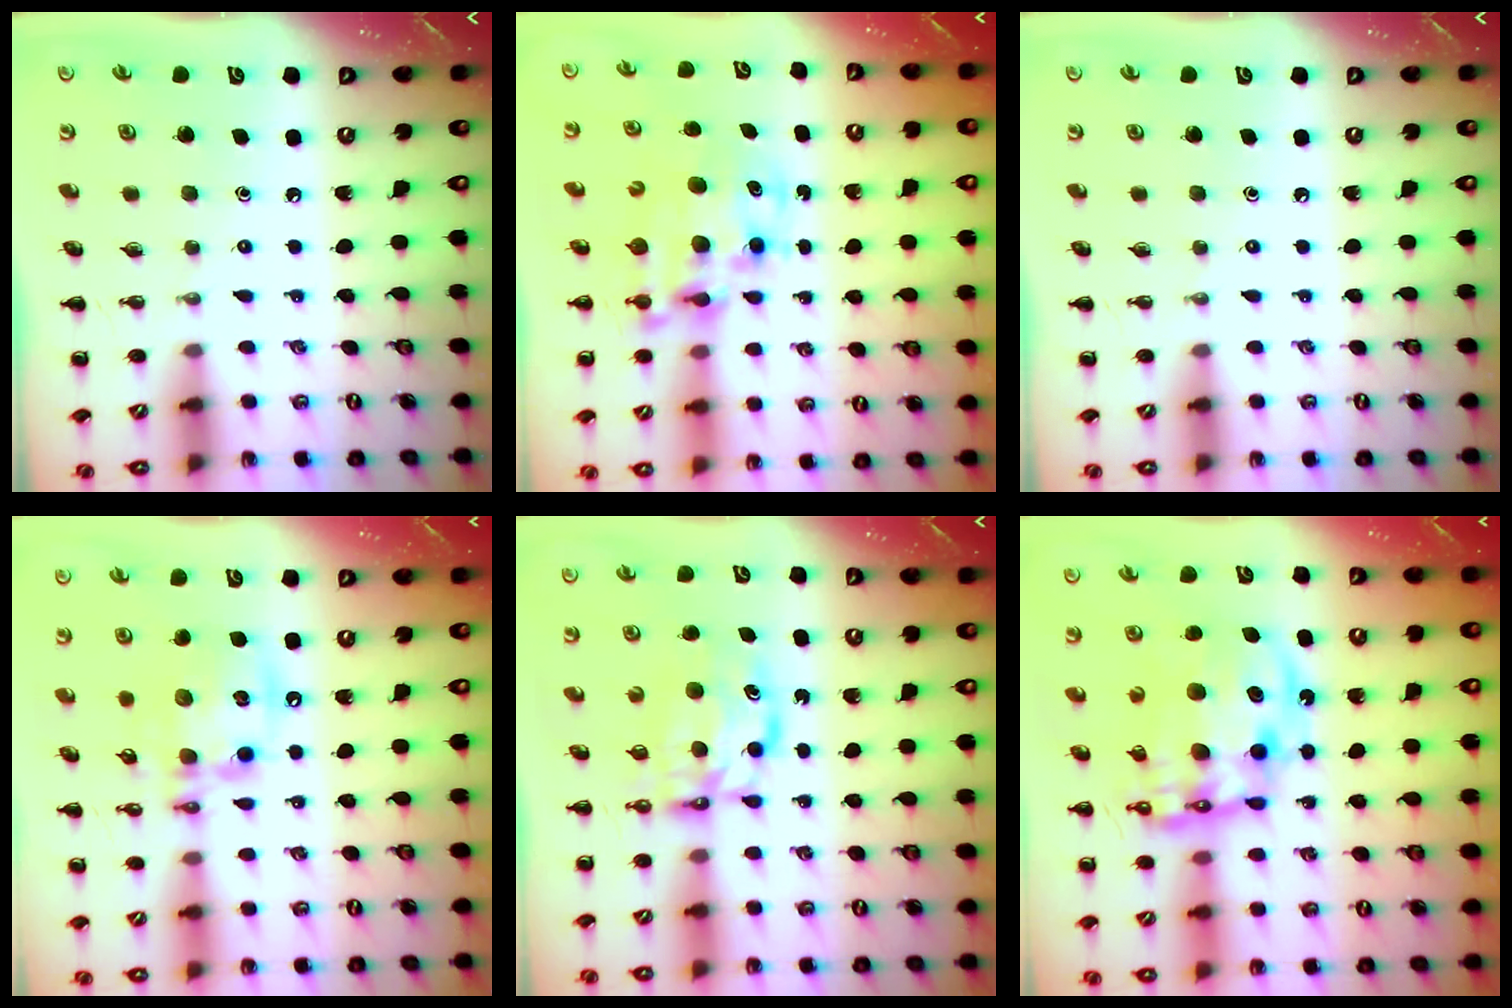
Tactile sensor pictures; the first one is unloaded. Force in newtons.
{"total": 9.2, "press": 8.9, "slide": 2.3}
{"total": 0.0}
{"total": 14.0, "press": 13.8, "slide": 2.3}
{"total": 6.9, "press": 6.8, "slide": 0.6}
{"total": 16.6, "press": 16.1, "slide": 3.9}